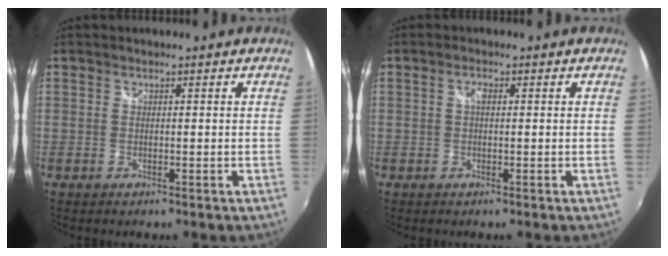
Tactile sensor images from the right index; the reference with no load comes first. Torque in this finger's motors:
{"motor_torque": [0.14, -0.05, 0.06, 0.03]}